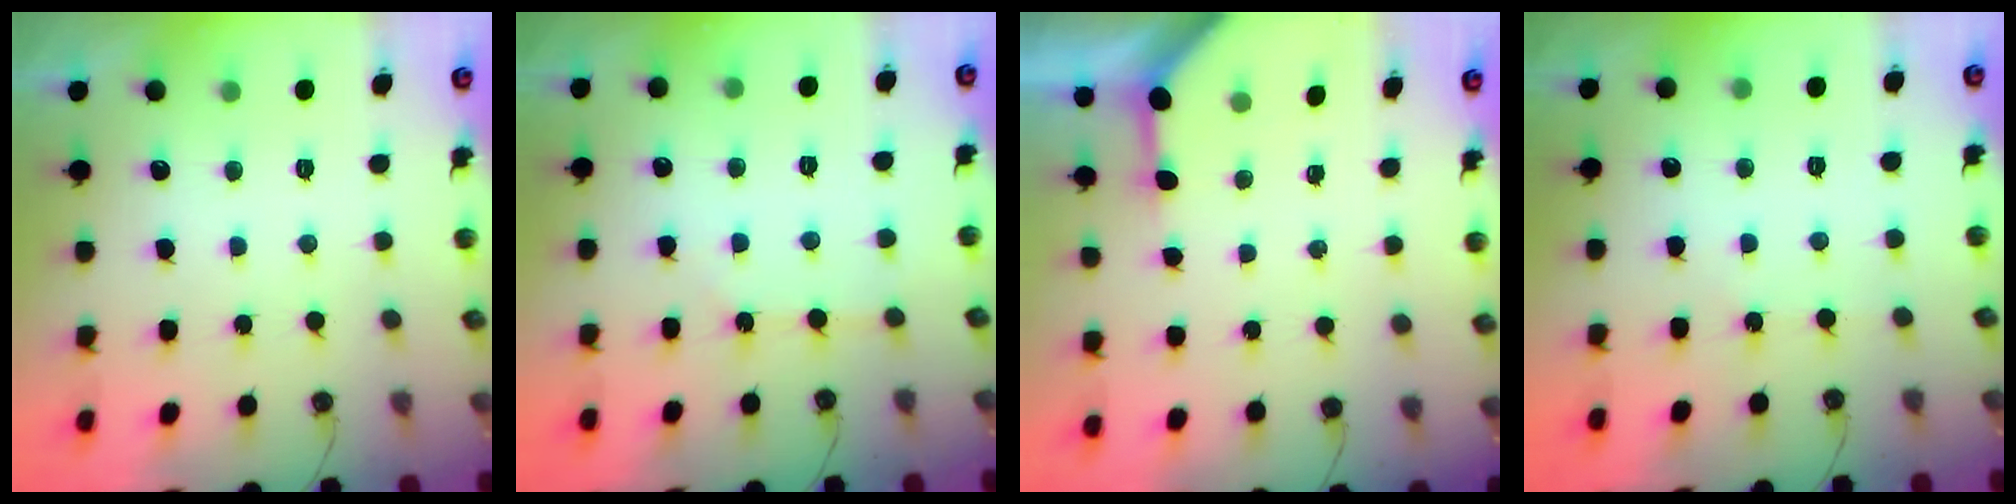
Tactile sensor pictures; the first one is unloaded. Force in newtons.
{"total": 4.1, "press": 4.1, "slide": 0.7}
{"total": 3.3, "press": 3.3, "slide": 0.3}
{"total": 2.3, "press": 2.3, "slide": 0.4}